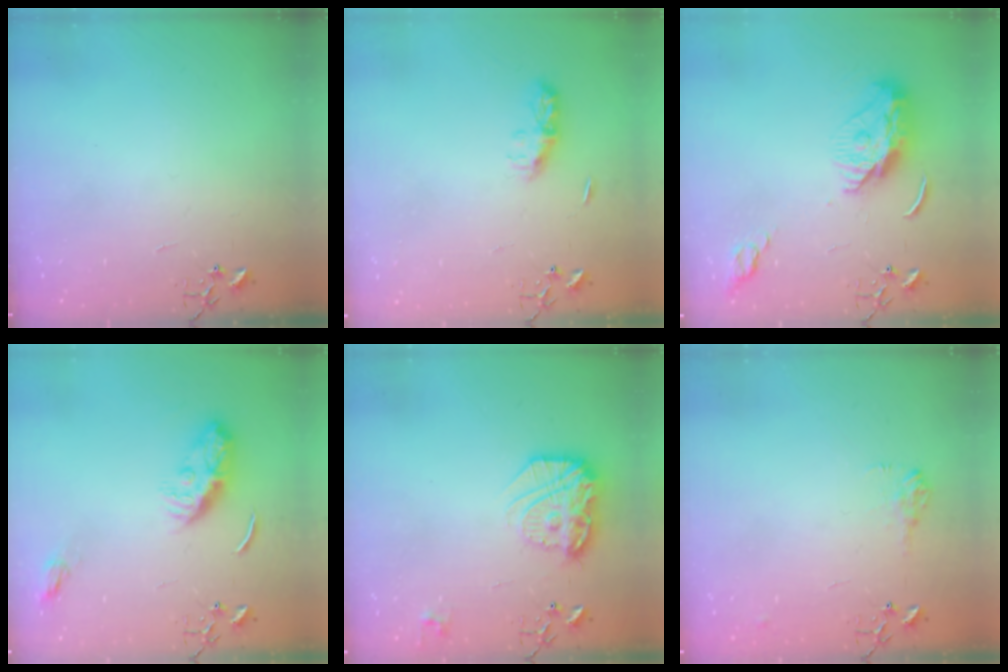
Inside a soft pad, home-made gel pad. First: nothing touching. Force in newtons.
{"total": 7.4, "press": 7.4, "slide": 0.4}
{"total": 10.9, "press": 10.9, "slide": 0.9}
{"total": 9.9, "press": 9.9, "slide": 0.1}
{"total": 19.0, "press": 19.0, "slide": 1.7}
{"total": 8.1, "press": 8.1, "slide": 0.3}